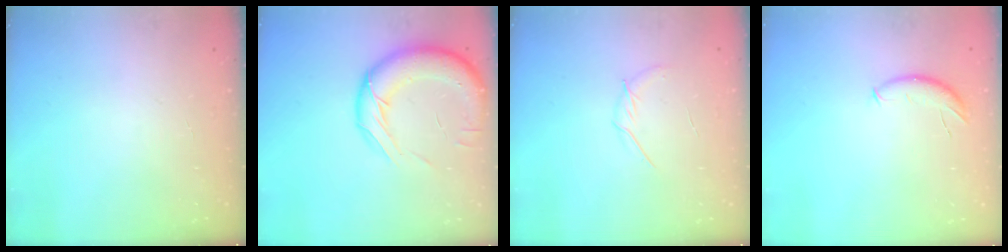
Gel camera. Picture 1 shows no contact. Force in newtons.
{"total": 18.0, "press": 17.6, "slide": 3.7}
{"total": 5.4, "press": 5.2, "slide": 1.4}
{"total": 7.3, "press": 7.2, "slide": 0.6}